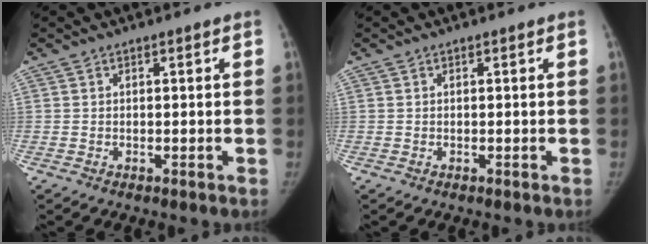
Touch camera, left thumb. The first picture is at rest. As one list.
[{"total": 0.0}]